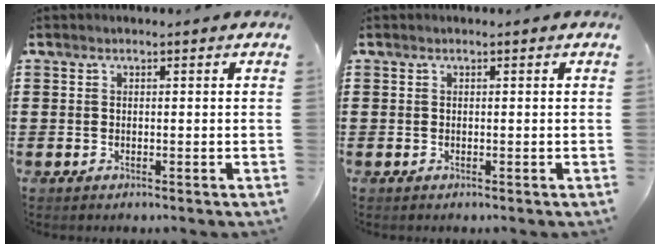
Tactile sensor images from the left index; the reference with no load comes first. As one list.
[{"total": 0.0}]